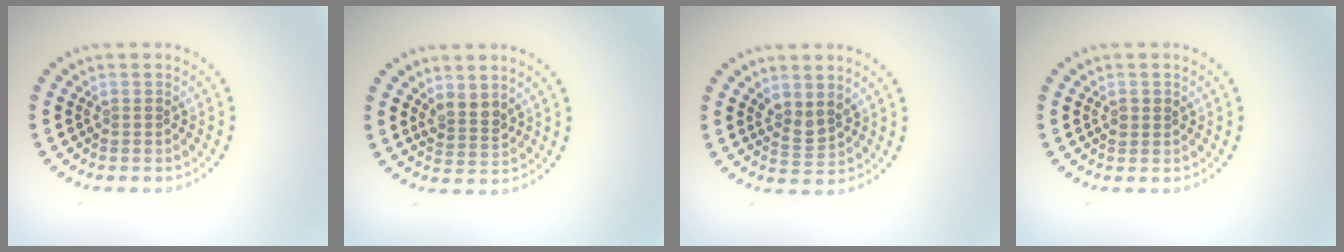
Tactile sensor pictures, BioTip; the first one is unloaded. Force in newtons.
{"total": 2.1, "press": 1.7, "slide": 1.2}
{"total": 1.8, "press": 1.4, "slide": 1.2}
{"total": 1.0, "press": 0.9, "slide": 0.2}